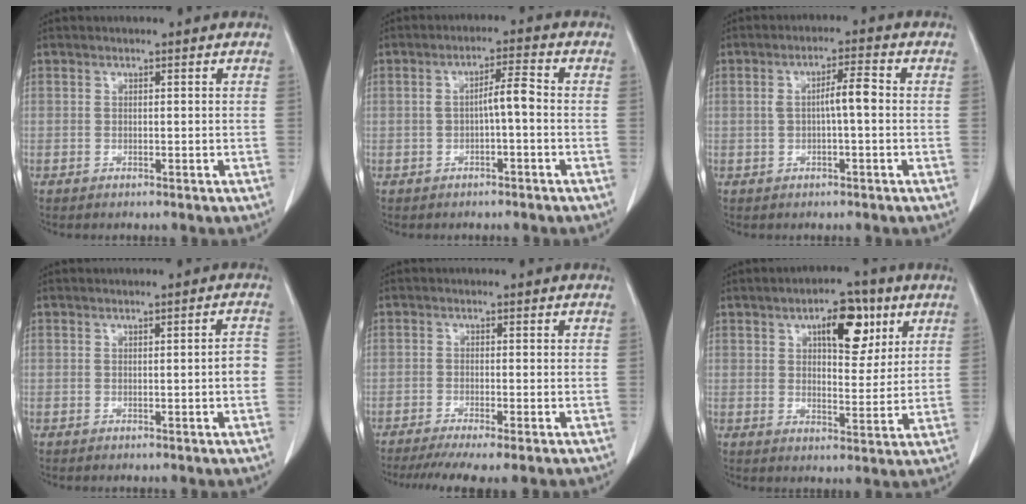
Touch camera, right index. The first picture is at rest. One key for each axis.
{"total": 3.8, "fx": -0.5, "fy": 0.6, "fz": 3.7, "tx": -0.060, "ty": 0.015, "tz": -0.002}
{"total": 4.2, "fx": 0.0, "fy": 0.7, "fz": 4.1, "tx": -0.072, "ty": 0.014, "tz": 0.004}
{"total": 2.1, "fx": -0.4, "fy": 0.2, "fz": 2.1, "tx": -0.023, "ty": 0.001, "tz": -0.005}
{"total": 7.9, "fx": -6.2, "fy": 0.3, "fz": 4.8, "tx": -0.069, "ty": -0.014, "tz": -0.096}
{"total": 8.9, "fx": 4.2, "fy": 3.7, "fz": 6.9, "tx": -0.099, "ty": 0.009, "tz": 0.064}